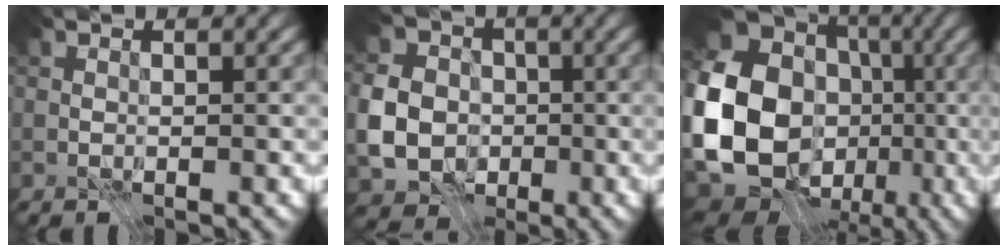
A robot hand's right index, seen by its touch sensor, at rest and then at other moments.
{"total": 7.8, "force": [-1.5, 6.8, 3.6], "torque": [-0.085, -0.004, -0.041]}
{"total": 21.6, "force": [-2.8, 18.4, 11.0], "torque": [-0.230, -0.009, -0.087]}